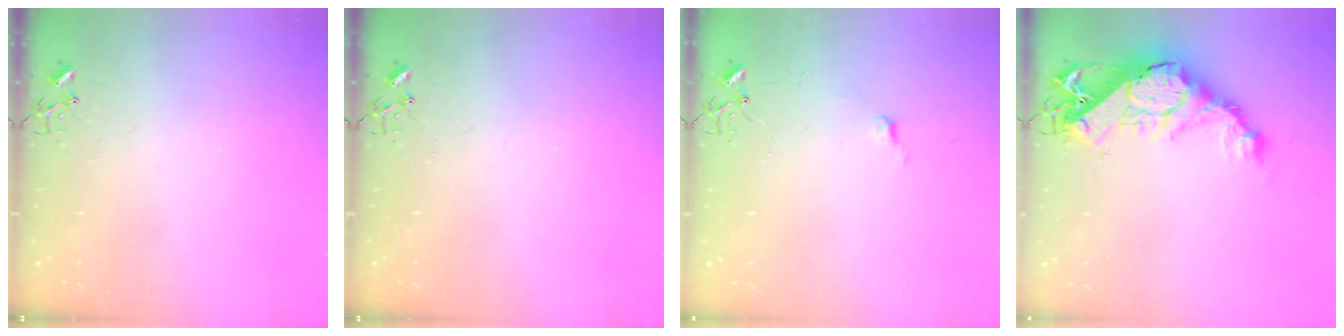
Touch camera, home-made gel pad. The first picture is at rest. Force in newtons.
{"total": 0.0}
{"total": 4.7, "press": 4.7, "slide": 0.5}
{"total": 19.1, "press": 19.1, "slide": 1.5}